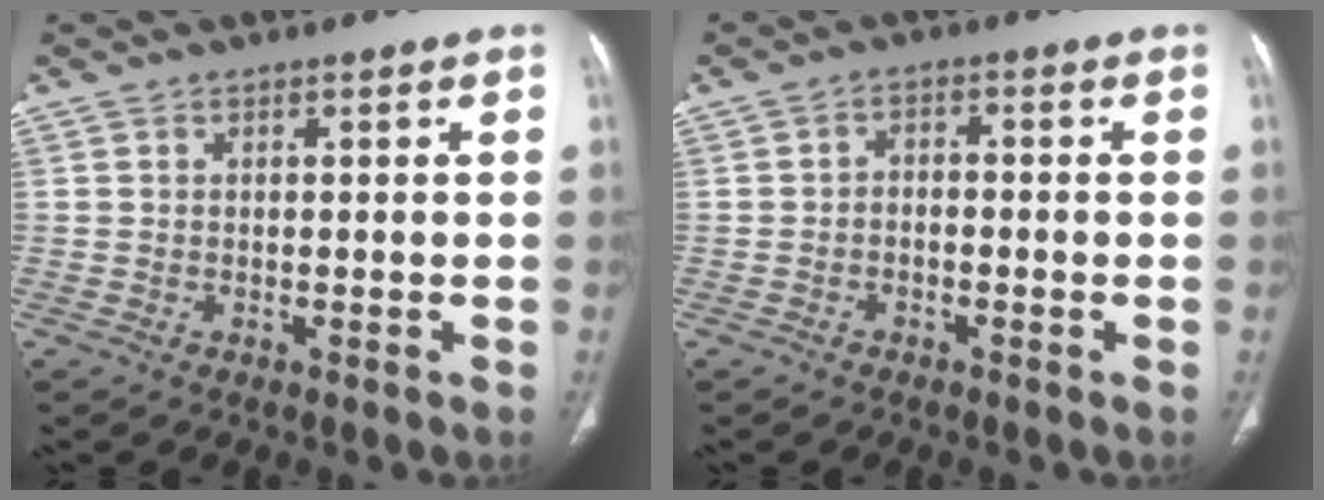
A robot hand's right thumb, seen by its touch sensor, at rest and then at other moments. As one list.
[{"total": 2.0, "force": [-0.9, 1.4, 1.2], "torque": [-0.013, 0.015, -0.019]}]